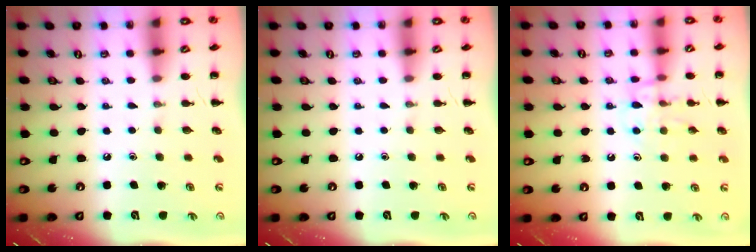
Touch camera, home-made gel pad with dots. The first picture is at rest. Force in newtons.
{"total": 0.0}
{"total": 11.1, "press": 11.1, "slide": 0.7}